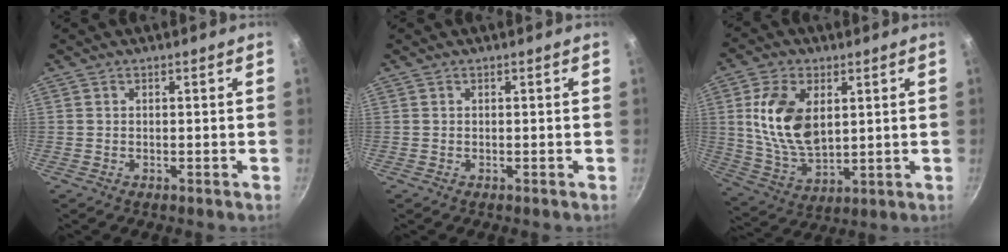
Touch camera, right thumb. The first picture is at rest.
{"total": 0.0}
{"total": 14.0, "force": [3.2, 8.4, 10.8], "torque": [-0.188, -0.021, 0.072]}